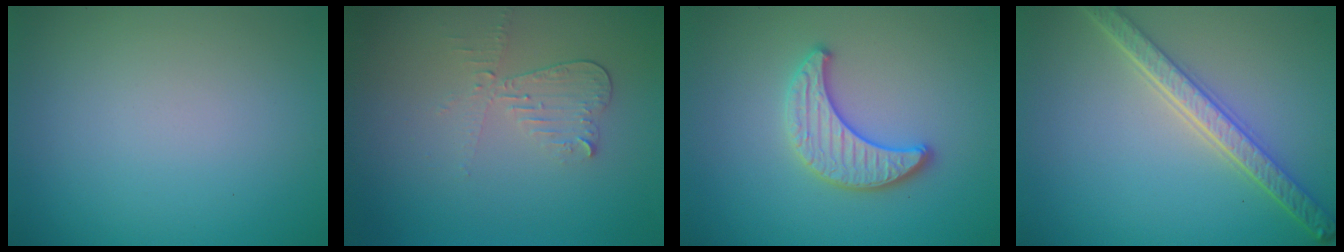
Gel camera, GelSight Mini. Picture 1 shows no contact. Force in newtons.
{"total": 2.0, "press": 1.9, "slide": 0.7}
{"total": 3.3, "press": 3.2, "slide": 0.7}
{"total": 4.9, "press": 3.8, "slide": 3.1}